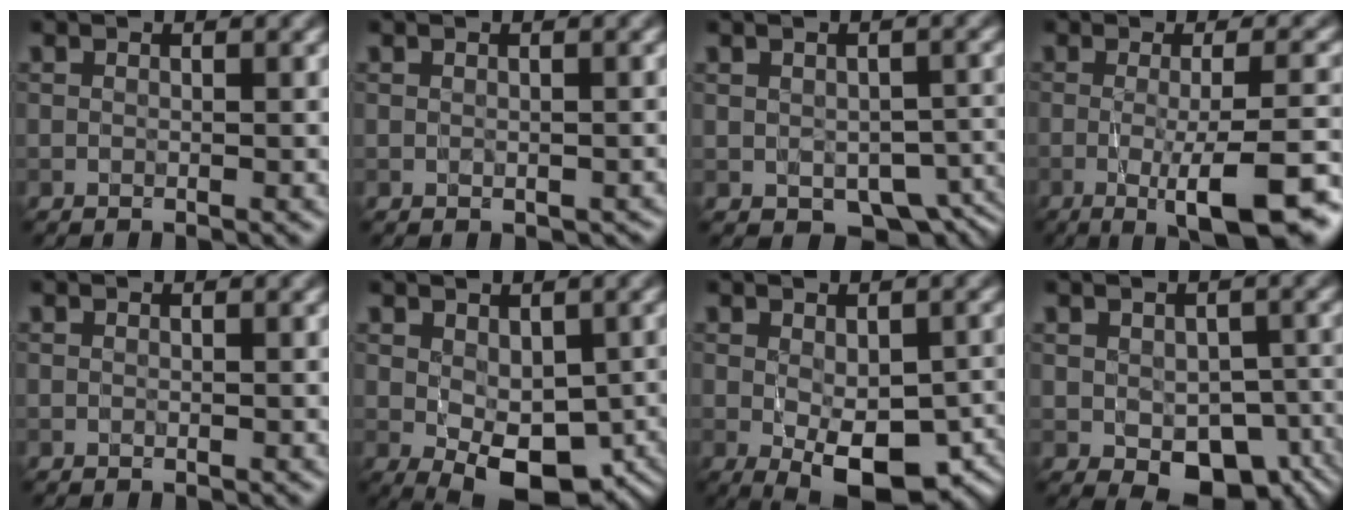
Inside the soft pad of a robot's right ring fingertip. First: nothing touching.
{"total": 1.0, "force": [-0.3, 0.7, 0.6], "torque": [-0.011, -0.008, 0.000]}
{"total": 6.7, "force": [-2.6, 4.0, 4.7], "torque": [-0.063, -0.024, -0.023]}
{"total": 9.1, "force": [-2.4, 2.0, 8.6], "torque": [-0.111, -0.012, -0.035]}
{"total": 0.0}
{"total": 7.9, "force": [-1.6, 4.5, 6.3], "torque": [-0.100, -0.023, -0.011]}
{"total": 10.1, "force": [-3.4, 4.8, 8.2], "torque": [-0.126, -0.032, -0.030]}
{"total": 8.2, "force": [-3.4, 5.0, 5.5], "torque": [-0.081, -0.026, -0.033]}